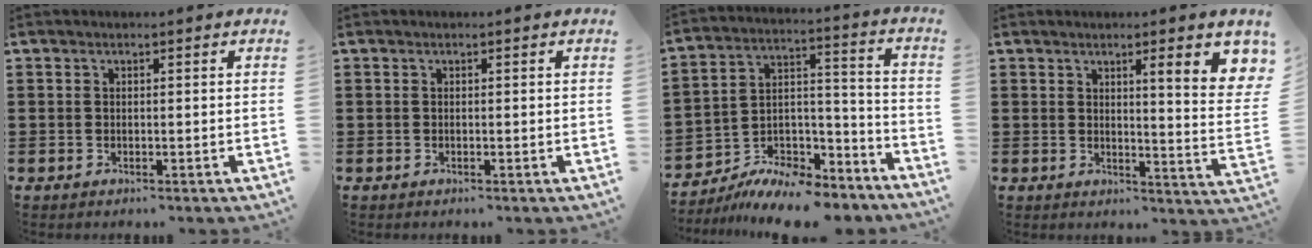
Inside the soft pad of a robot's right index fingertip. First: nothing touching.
{"total": 0.0}
{"total": 9.7, "force": [-8.7, 2.9, 3.1], "torque": [-0.045, 0.032, -0.164]}
{"total": 6.6, "force": [3.3, 0.4, 5.7], "torque": [-0.092, -0.022, 0.047]}